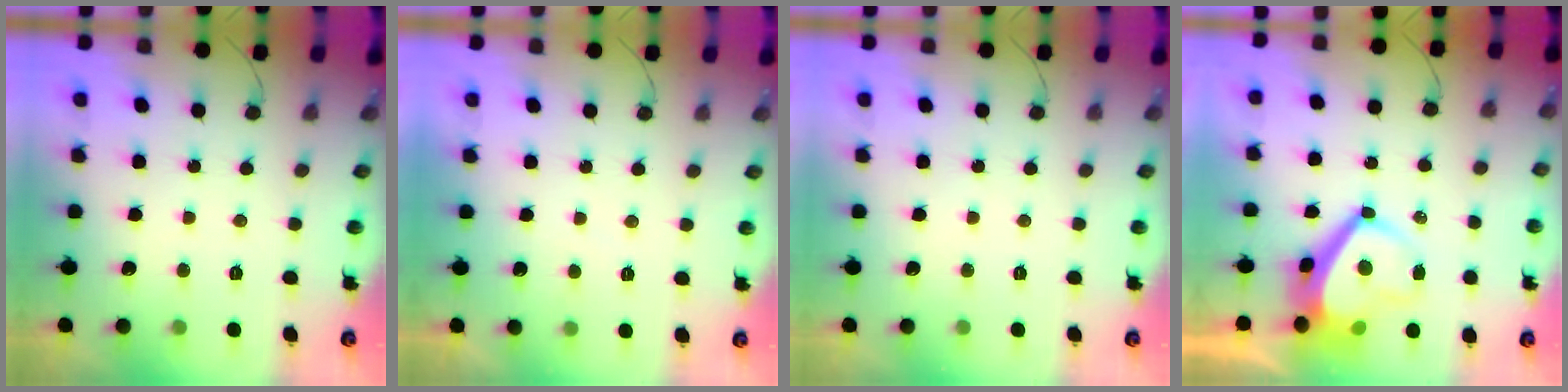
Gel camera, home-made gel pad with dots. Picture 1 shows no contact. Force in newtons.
{"total": 0.7, "press": 0.5, "slide": 0.5}
{"total": 0.0}
{"total": 9.3, "press": 9.3, "slide": 1.0}